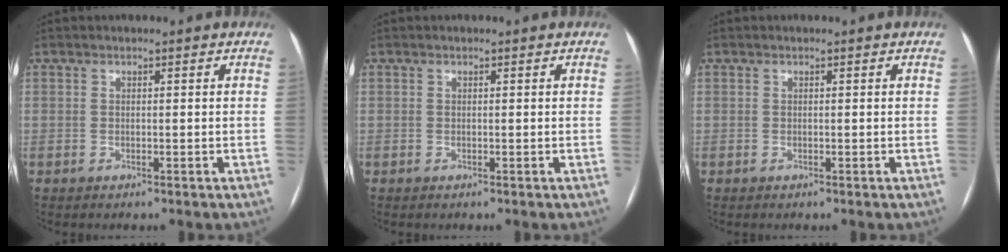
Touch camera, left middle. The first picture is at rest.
{"total": 0.0}
{"total": 0.0}